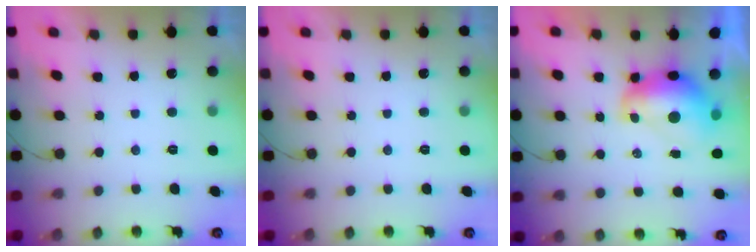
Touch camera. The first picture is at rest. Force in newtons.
{"total": 0.0}
{"total": 9.8, "press": 9.7, "slide": 0.9}